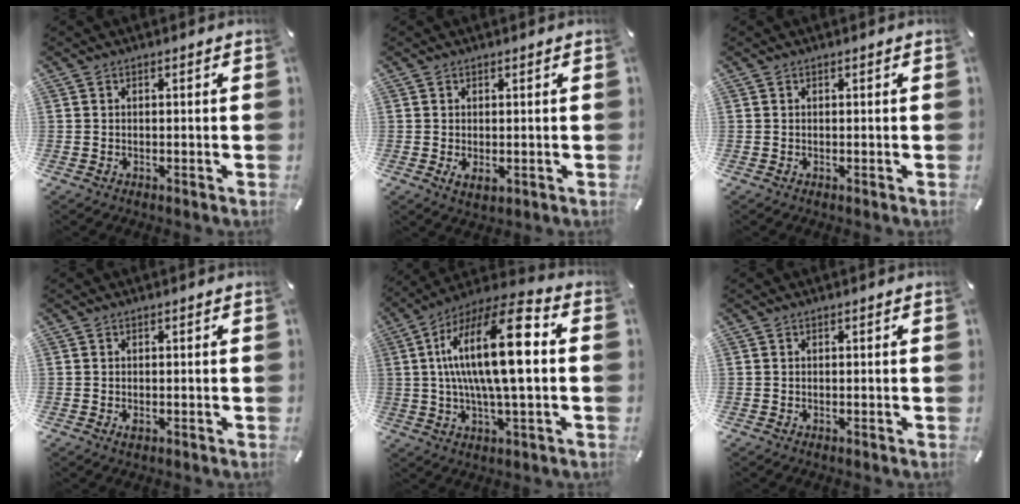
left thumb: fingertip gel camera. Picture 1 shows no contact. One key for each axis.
{"total": 1.6, "fx": 0.2, "fy": 0.7, "fz": 1.5, "tx": -0.019, "ty": -0.002, "tz": 0.002}
{"total": 0.0}
{"total": 0.9, "fx": -0.2, "fy": 0.5, "fz": 0.8, "tx": -0.021, "ty": -0.005, "tz": -0.006}
{"total": 20.9, "fx": 2.7, "fy": 6.3, "fz": 19.7, "tx": -0.390, "ty": -0.002, "tz": 0.035}
{"total": 0.0}